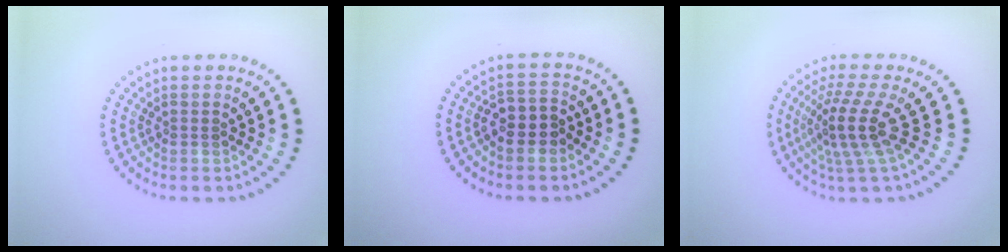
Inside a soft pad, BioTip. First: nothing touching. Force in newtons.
{"total": 2.7, "press": 2.4, "slide": 1.1}
{"total": 4.3, "press": 3.0, "slide": 3.1}